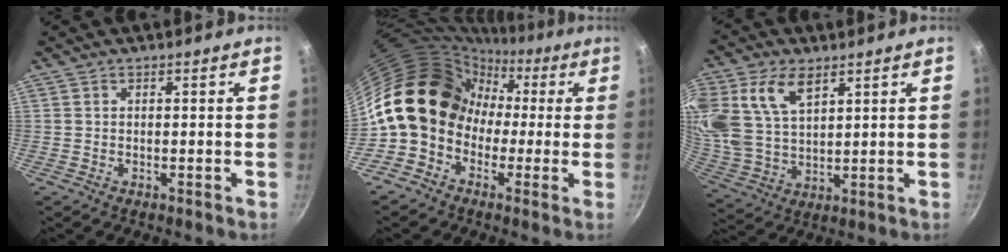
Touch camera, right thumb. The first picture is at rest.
{"total": 17.0, "force": [-1.3, 14.2, 9.4], "torque": [-0.112, 0.062, -0.036]}
{"total": 16.2, "force": [7.3, 9.9, 10.6], "torque": [-0.224, -0.013, 0.154]}